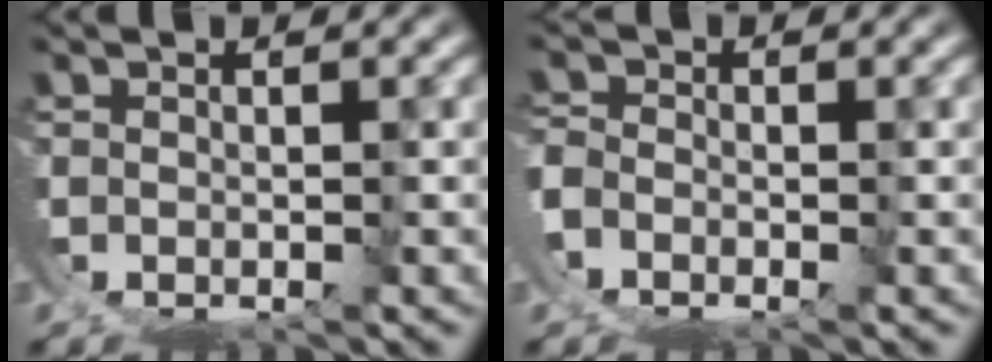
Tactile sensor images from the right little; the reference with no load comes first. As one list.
[{"total": 1.9, "force": [-1.0, 1.5, 0.6], "torque": [-0.019, -0.010, -0.020]}]